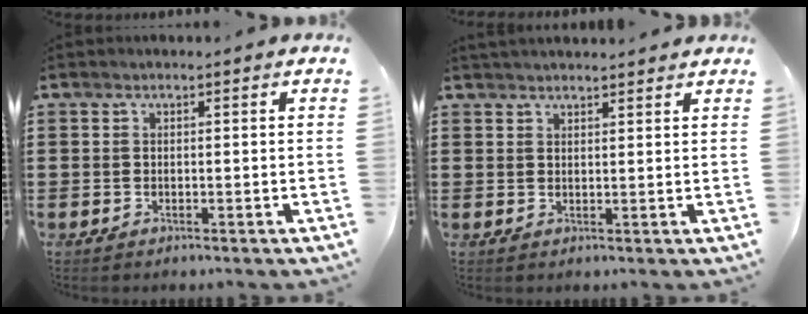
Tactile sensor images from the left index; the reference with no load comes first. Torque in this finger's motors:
{"motor_torque": [2.08, -0.05, 0.03, 0.01]}